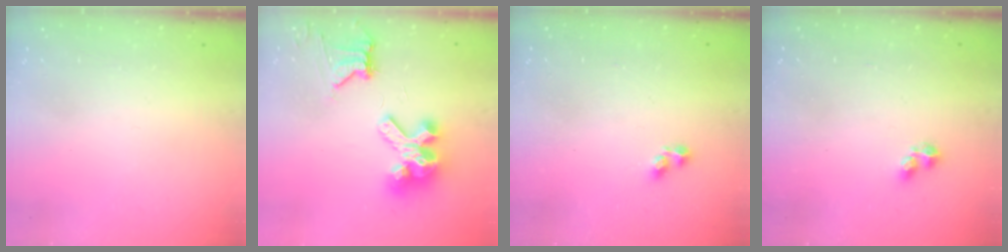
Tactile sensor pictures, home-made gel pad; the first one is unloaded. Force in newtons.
{"total": 11.8, "press": 11.7, "slide": 1.4}
{"total": 2.4, "press": 2.3, "slide": 0.4}
{"total": 2.3, "press": 2.2, "slide": 0.6}